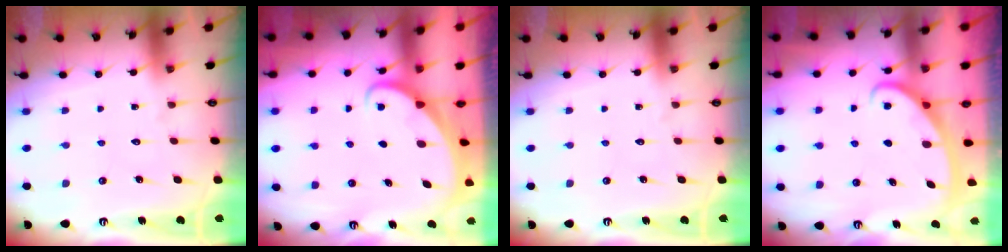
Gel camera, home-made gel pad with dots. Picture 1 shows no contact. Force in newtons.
{"total": 1.8, "press": 1.8, "slide": 0.0}
{"total": 0.0}
{"total": 2.8, "press": 2.8, "slide": 0.4}